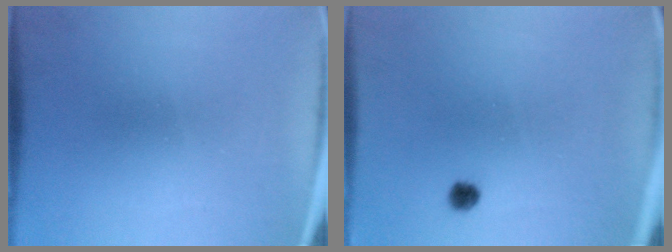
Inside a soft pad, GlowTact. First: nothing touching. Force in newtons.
{"total": 1.8}